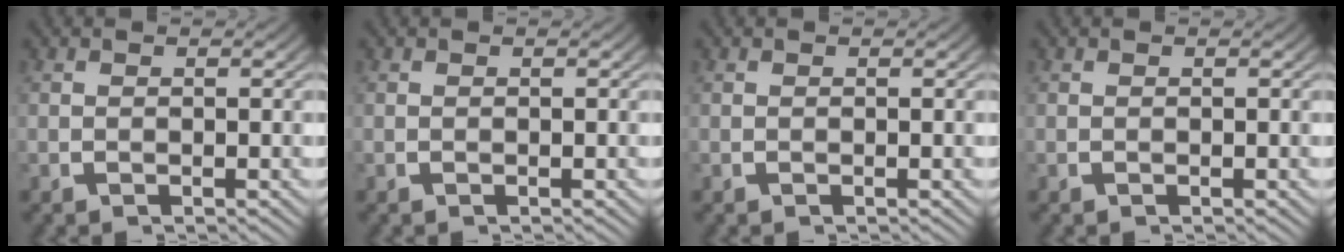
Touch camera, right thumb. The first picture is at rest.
{"total": 0.0}
{"total": 0.0}
{"total": 0.0}